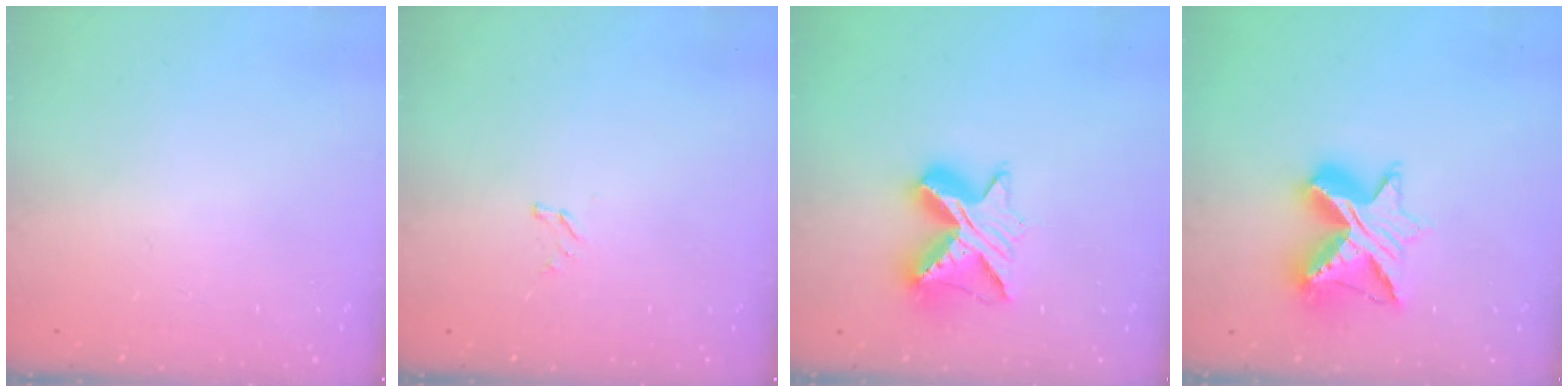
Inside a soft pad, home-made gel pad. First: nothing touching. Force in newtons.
{"total": 1.3, "press": 1.2, "slide": 0.1}
{"total": 9.9, "press": 9.9, "slide": 1.0}
{"total": 11.8, "press": 11.8, "slide": 0.9}